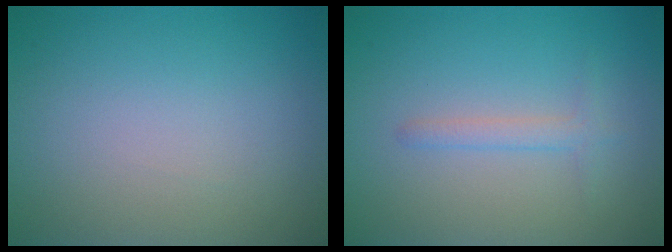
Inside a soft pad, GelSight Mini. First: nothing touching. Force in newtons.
{"total": 1.4, "press": 1.4, "slide": 0.1}